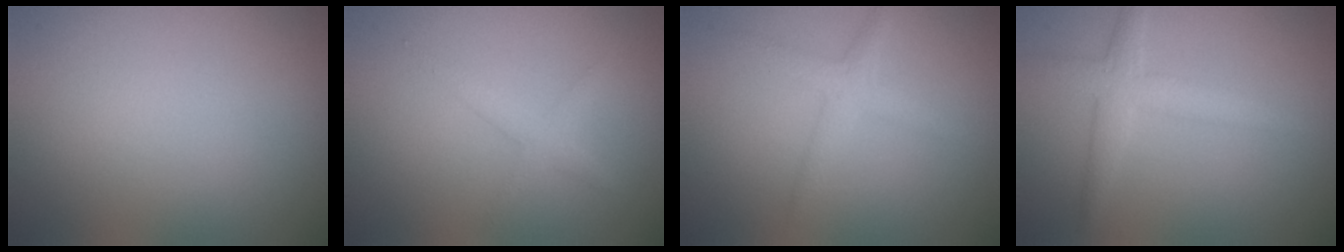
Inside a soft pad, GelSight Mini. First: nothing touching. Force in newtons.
{"total": 1.6, "press": 1.6, "slide": 0.1}
{"total": 2.1, "press": 2.1, "slide": 0.1}
{"total": 3.0, "press": 3.0, "slide": 0.1}